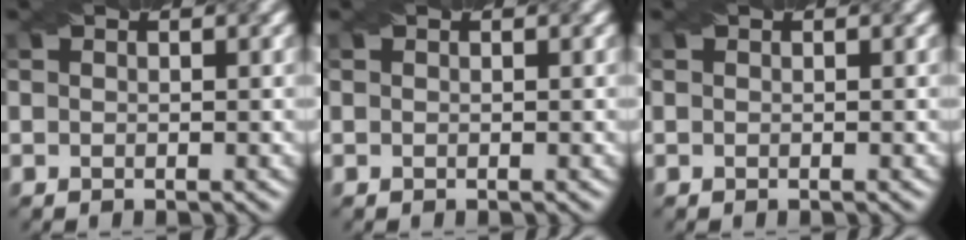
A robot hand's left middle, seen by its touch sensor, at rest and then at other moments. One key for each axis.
{"total": 0.0}
{"total": 0.0}